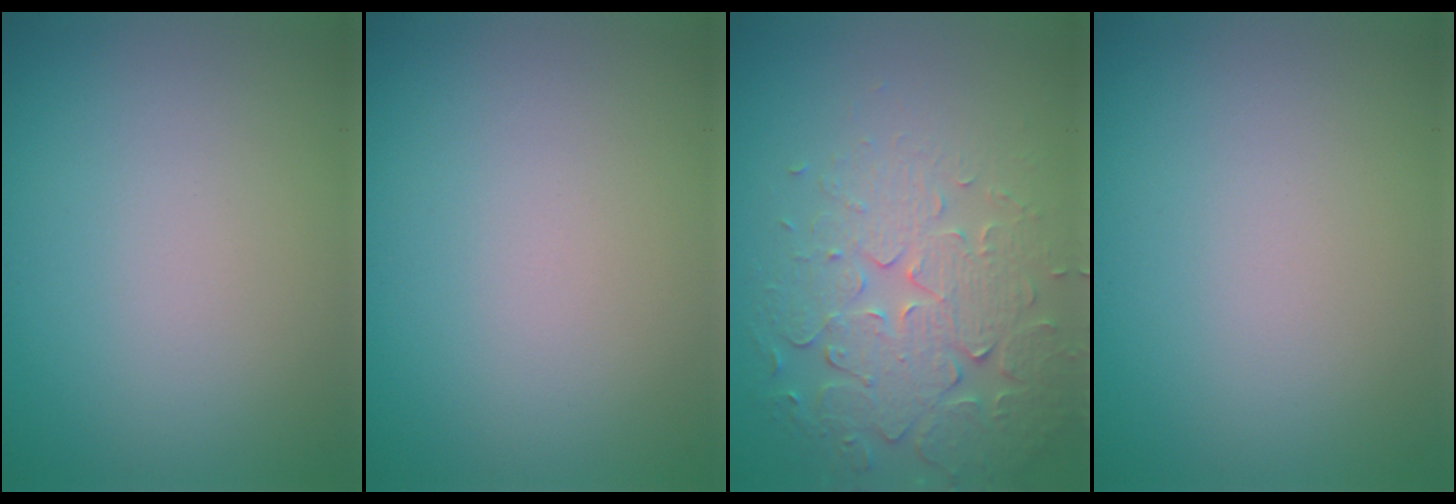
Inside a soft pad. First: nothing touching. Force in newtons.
{"total": 0.0}
{"total": 5.2, "press": 4.4, "slide": 2.7}
{"total": 0.0}